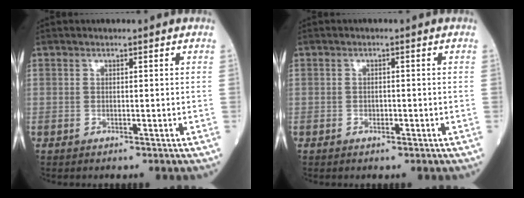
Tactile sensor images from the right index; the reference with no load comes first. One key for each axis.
{"total": 0.9, "fx": -0.4, "fy": 0.6, "fz": 0.6, "tx": -0.010, "ty": 0.001, "tz": -0.004}